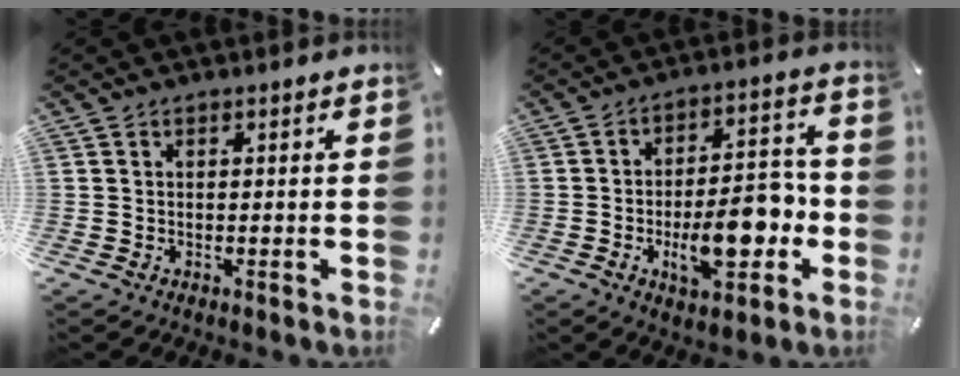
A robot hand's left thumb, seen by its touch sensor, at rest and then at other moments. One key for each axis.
{"total": 14.3, "fx": -3.9, "fy": 7.0, "fz": 11.8, "tx": -0.181, "ty": 0.002, "tz": -0.067}